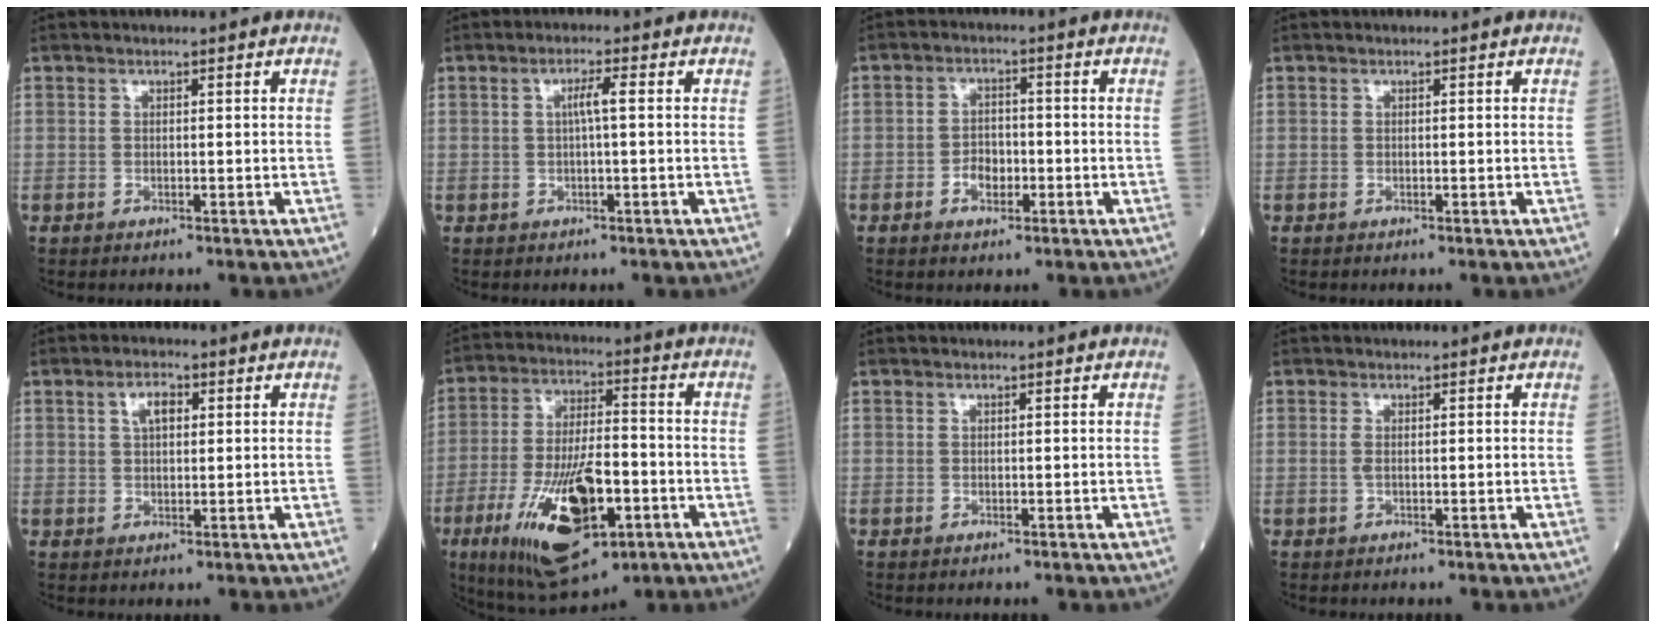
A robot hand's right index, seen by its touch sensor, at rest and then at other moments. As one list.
[{"total": 2.5, "force": [0.3, 0.0, 2.5], "torque": [-0.045, 0.003, 0.003]}, {"total": 3.8, "force": [-1.5, 2.3, 2.6], "torque": [-0.043, 0.005, -0.026]}, {"total": 0.0}, {"total": 3.5, "force": [1.3, 1.6, 2.8], "torque": [-0.051, 0.007, 0.022]}, {"total": 18.2, "force": [-6.8, 5.7, 15.9], "torque": [-0.310, -0.017, -0.105]}, {"total": 0.0}, {"total": 0.7, "force": [0.0, 0.2, 0.7], "torque": [-0.019, -0.002, -0.001]}]